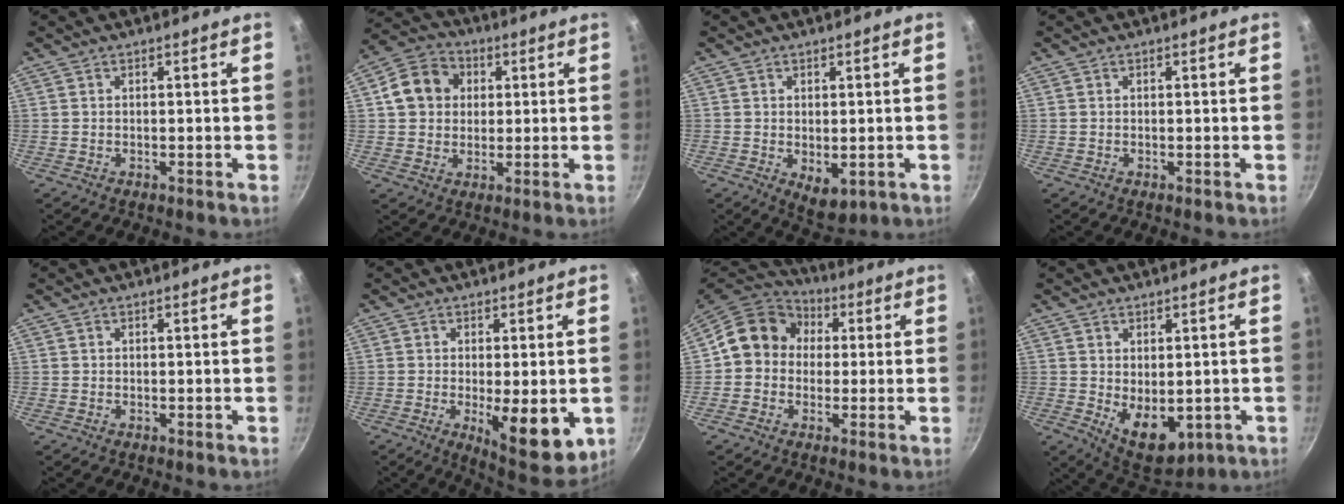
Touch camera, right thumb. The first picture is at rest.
{"total": 10.1, "force": [1.9, 8.7, 4.8], "torque": [-0.066, 0.008, 0.023]}
{"total": 4.9, "force": [-1.1, 2.7, 3.9], "torque": [-0.047, -0.009, -0.003]}
{"total": 0.0}
{"total": 0.0}
{"total": 11.5, "force": [-2.6, 4.0, 10.5], "torque": [-0.138, -0.025, -0.029]}
{"total": 12.1, "force": [0.8, 10.6, 5.7], "torque": [-0.082, 0.031, 0.000]}
{"total": 9.5, "force": [-1.9, 5.5, 7.5], "torque": [-0.091, -0.008, -0.006]}